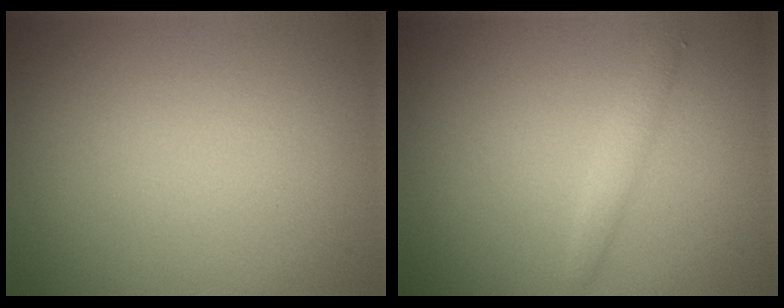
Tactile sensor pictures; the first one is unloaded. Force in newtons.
{"total": 1.3, "press": 1.2, "slide": 0.0}